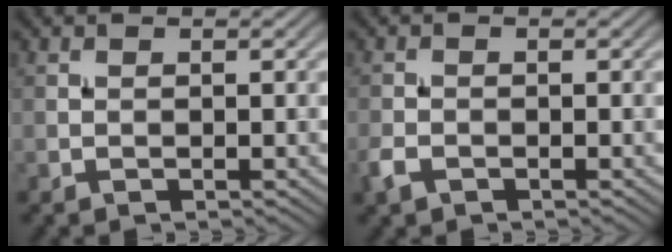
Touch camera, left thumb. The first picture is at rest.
{"total": 2.0, "force": [-1.2, 1.3, 1.0], "torque": [-0.027, -0.004, -0.030]}